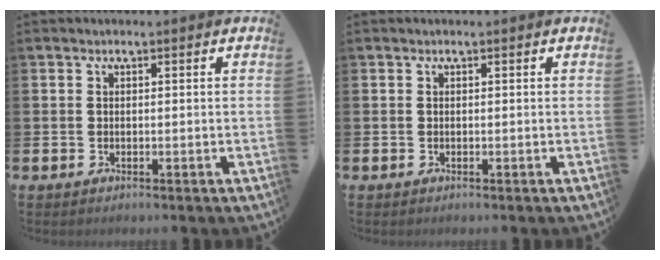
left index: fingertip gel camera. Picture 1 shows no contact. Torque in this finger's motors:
{"motor_torque": [0.00, 0.00, 0.04, -0.01]}